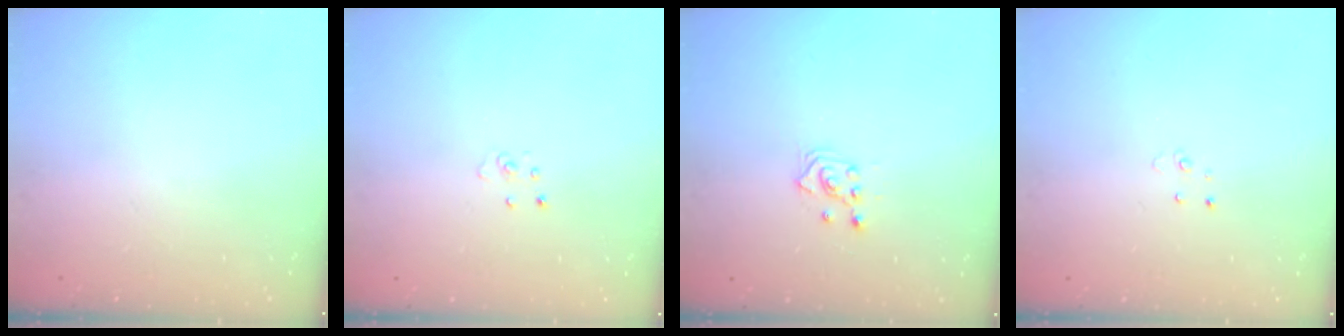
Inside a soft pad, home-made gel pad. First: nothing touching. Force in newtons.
{"total": 2.5, "press": 2.5, "slide": 0.3}
{"total": 2.6, "press": 2.4, "slide": 1.0}
{"total": 2.5, "press": 2.5, "slide": 0.2}